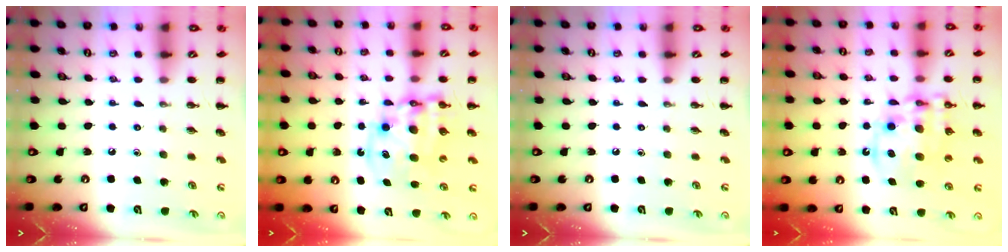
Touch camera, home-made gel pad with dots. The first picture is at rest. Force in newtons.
{"total": 11.0, "press": 10.6, "slide": 2.8}
{"total": 0.0}
{"total": 14.7, "press": 14.3, "slide": 3.4}